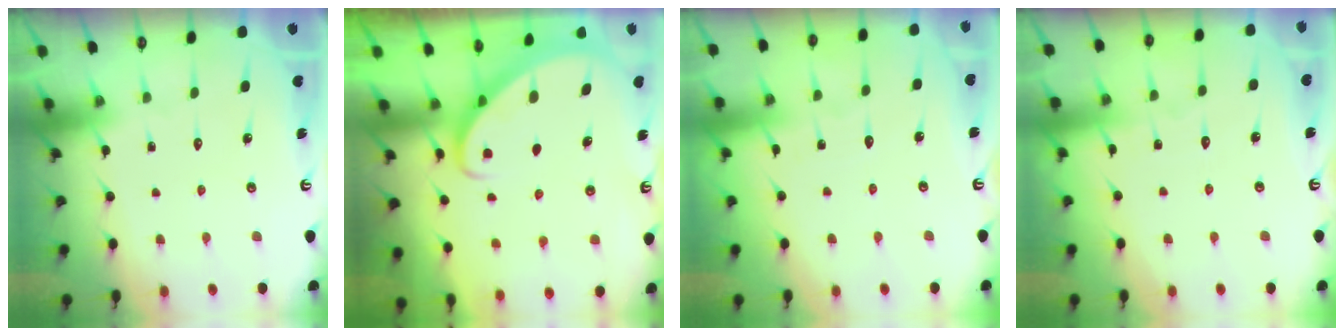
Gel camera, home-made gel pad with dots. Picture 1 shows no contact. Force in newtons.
{"total": 2.8, "press": 2.8, "slide": 0.1}
{"total": 2.6, "press": 2.6, "slide": 0.2}
{"total": 2.8, "press": 2.8, "slide": 0.3}